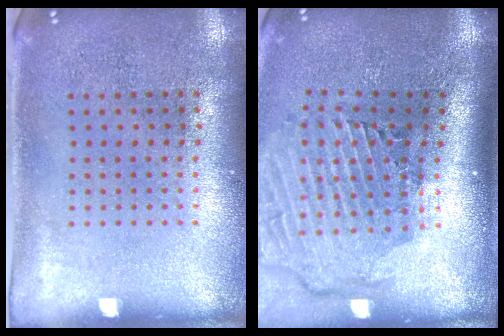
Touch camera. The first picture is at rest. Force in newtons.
{"total": 2.9, "press": 2.1, "slide": 2.0}